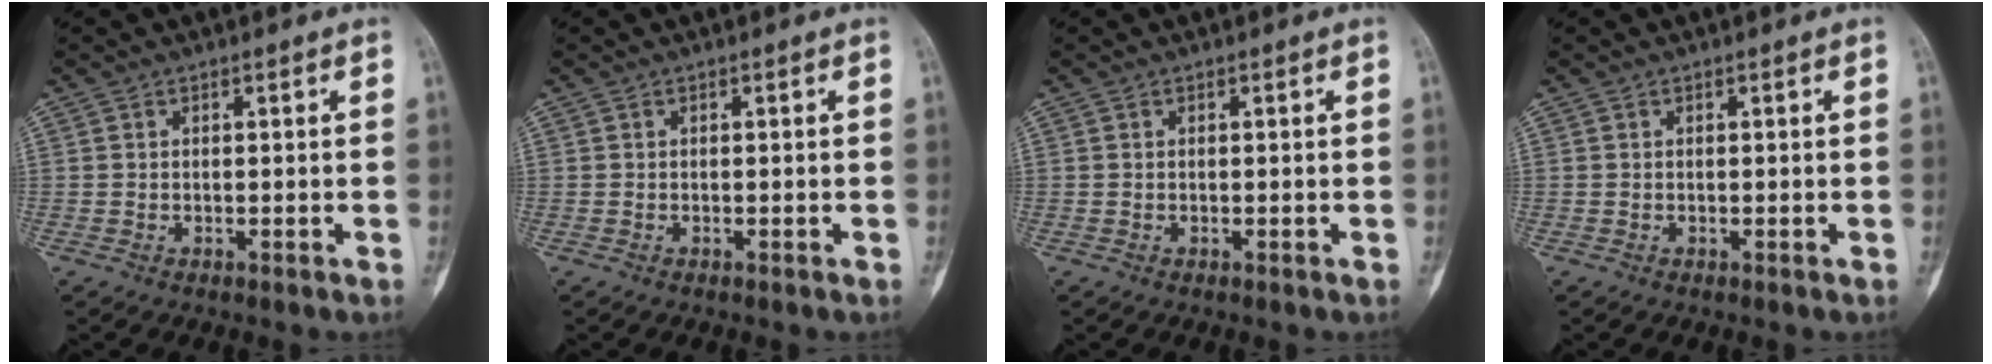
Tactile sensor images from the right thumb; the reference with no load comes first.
{"total": 0.0}
{"total": 0.0}
{"total": 0.0}